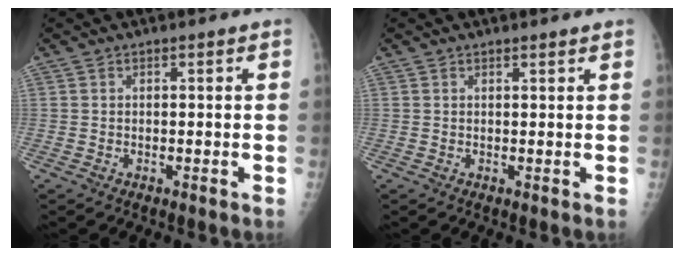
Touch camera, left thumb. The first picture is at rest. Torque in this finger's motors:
{"motor_torque": [-0.21, 0.19, -0.26, -0.15, 0.00]}